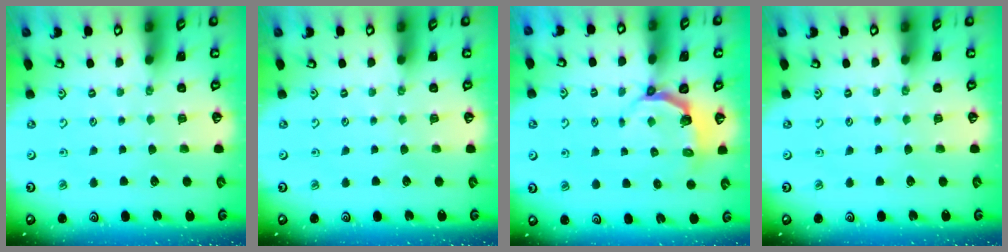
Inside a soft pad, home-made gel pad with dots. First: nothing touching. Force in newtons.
{"total": 0.0}
{"total": 4.3, "press": 2.9, "slide": 3.1}
{"total": 0.0}